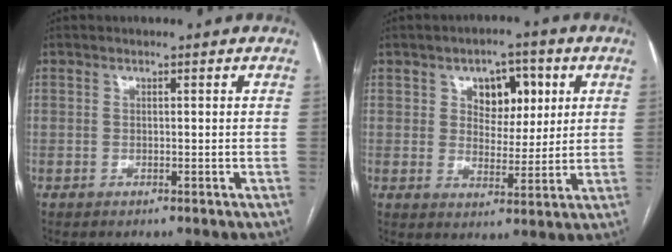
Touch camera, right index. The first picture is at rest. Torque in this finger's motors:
{"motor_torque": [0.16, 0.11, 0.10, 0.06]}